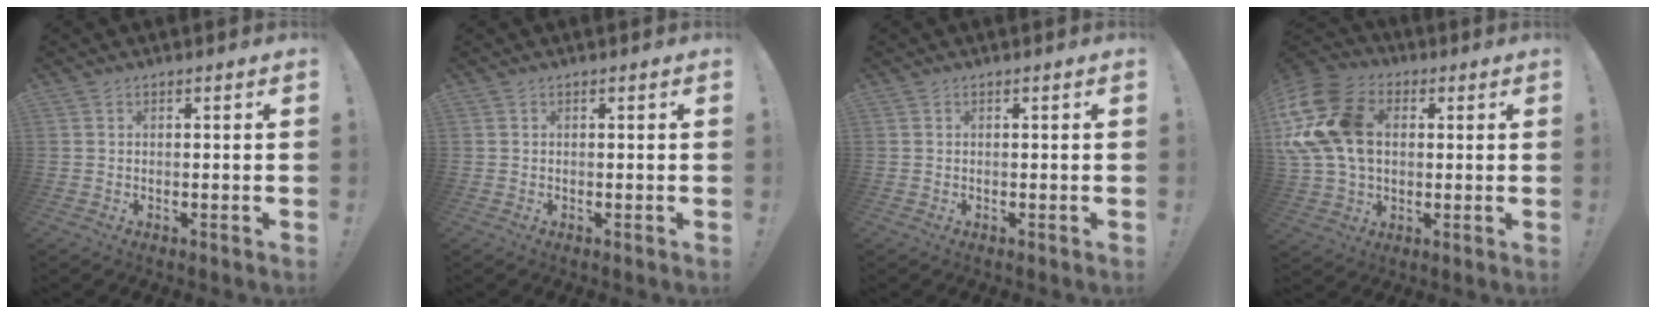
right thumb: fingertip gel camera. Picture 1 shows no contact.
{"total": 0.0}
{"total": 0.0}
{"total": 20.9, "force": [4.1, 15.2, 13.8], "torque": [-0.252, 0.001, 0.084]}